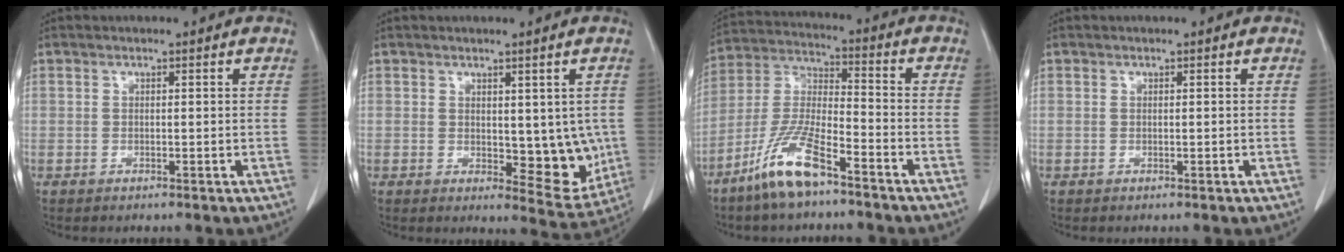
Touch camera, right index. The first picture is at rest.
{"total": 8.1, "force": [0.2, 4.3, 6.8], "torque": [-0.057, -0.015, 0.013]}
{"total": 11.4, "force": [-7.7, 2.1, 8.2], "torque": [-0.182, -0.017, -0.154]}
{"total": 0.0}